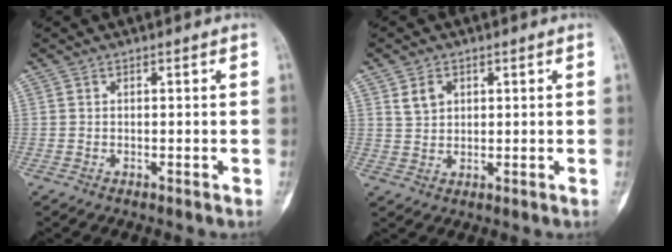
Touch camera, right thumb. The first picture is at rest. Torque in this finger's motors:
{"motor_torque": [0.01, 0.22, 0.40, 0.28, -0.01]}